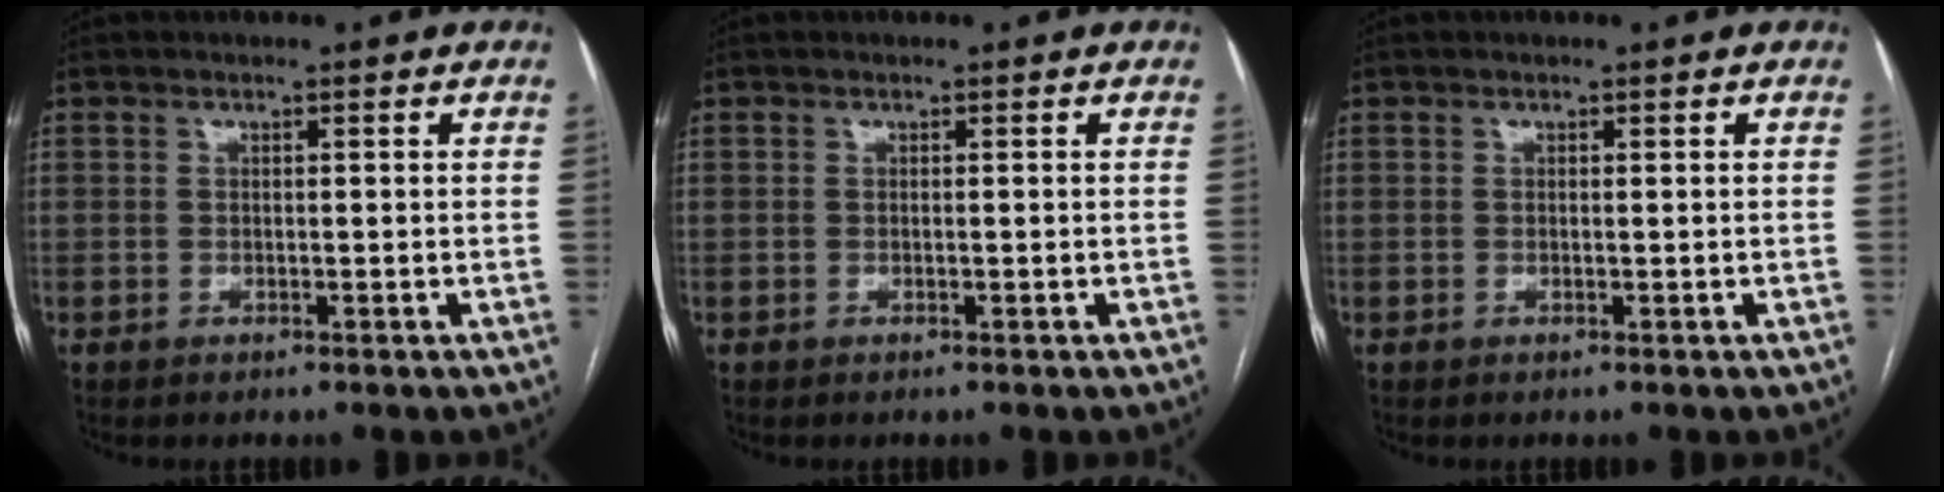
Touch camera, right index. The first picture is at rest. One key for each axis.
{"total": 0.0}
{"total": 0.0}